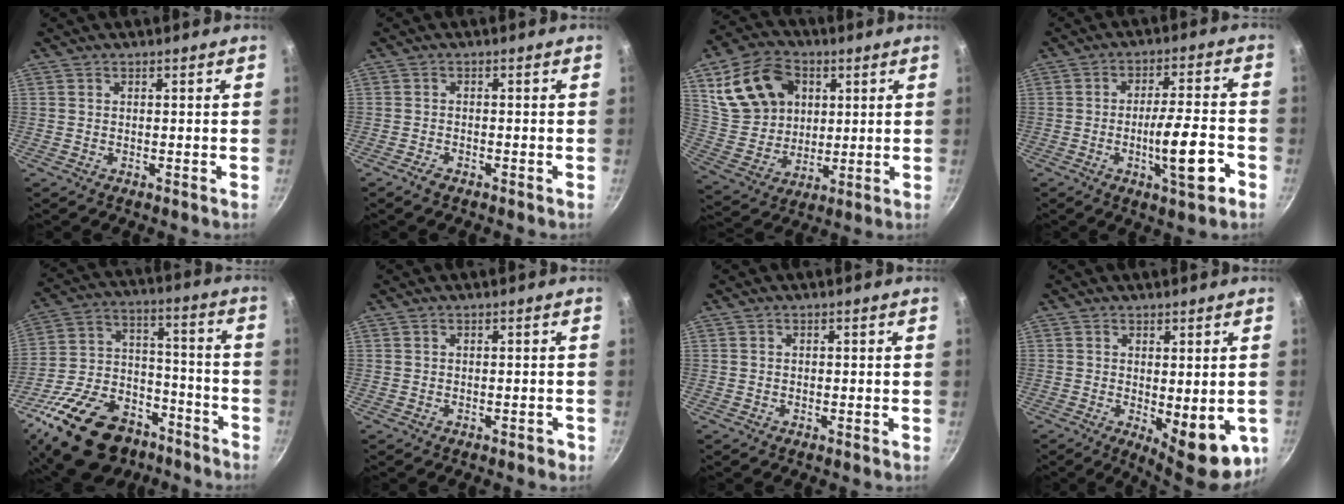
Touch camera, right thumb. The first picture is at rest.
{"total": 1.9, "force": [-1.5, 0.7, 0.9], "torque": [-0.025, 0.013, -0.029]}
{"total": 17.4, "force": [5.8, 13.0, 9.9], "torque": [-0.162, -0.005, 0.117]}
{"total": 11.3, "force": [-4.1, 2.4, 10.2], "torque": [-0.149, 0.022, -0.062]}
{"total": 27.4, "force": [-16.9, 15.9, 14.6], "torque": [-0.224, 0.089, -0.263]}
{"total": 1.0, "force": [-0.5, 0.6, 0.5], "torque": [0.003, 0.014, 0.002]}
{"total": 0.6, "force": [0.0, 0.5, 0.3], "torque": [-0.003, 0.004, -0.001]}
{"total": 11.2, "force": [-2.0, 4.3, 10.2], "torque": [-0.110, -0.010, -0.012]}